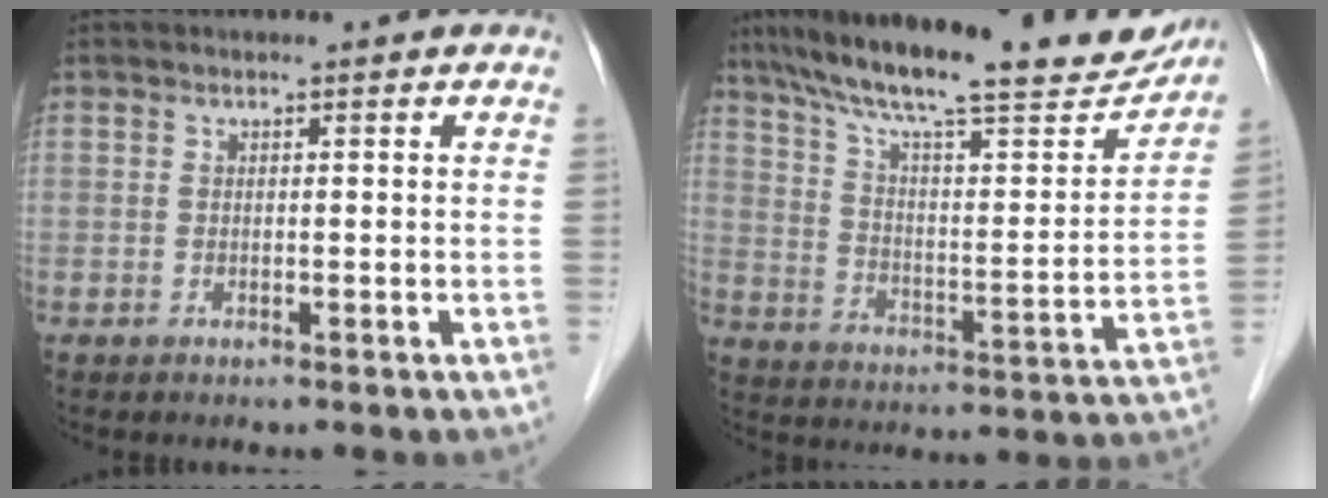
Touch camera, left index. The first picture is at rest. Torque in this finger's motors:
{"motor_torque": [-0.52, -1.14, 0.44, 0.16]}